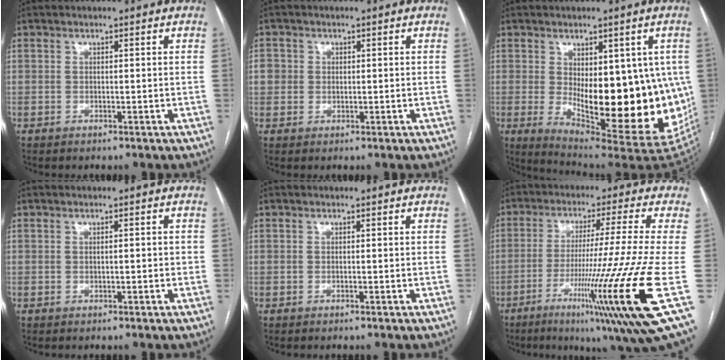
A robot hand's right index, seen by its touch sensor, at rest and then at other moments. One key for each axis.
{"total": 3.2, "fx": 0.3, "fy": 3.1, "fz": 0.8, "tx": -0.011, "ty": 0.011, "tz": 0.012}
{"total": 19.9, "fx": -1.8, "fy": 6.7, "fz": 18.7, "tx": -0.186, "ty": -0.006, "tz": 0.004}
{"total": 1.0, "fx": -0.1, "fy": 0.3, "fz": 1.0, "tx": -0.014, "ty": 0.002, "tz": 0.000}
{"total": 0.0}
{"total": 20.5, "fx": -7.1, "fy": -2.0, "fz": 19.1, "tx": -0.277, "ty": -0.036, "tz": -0.125}